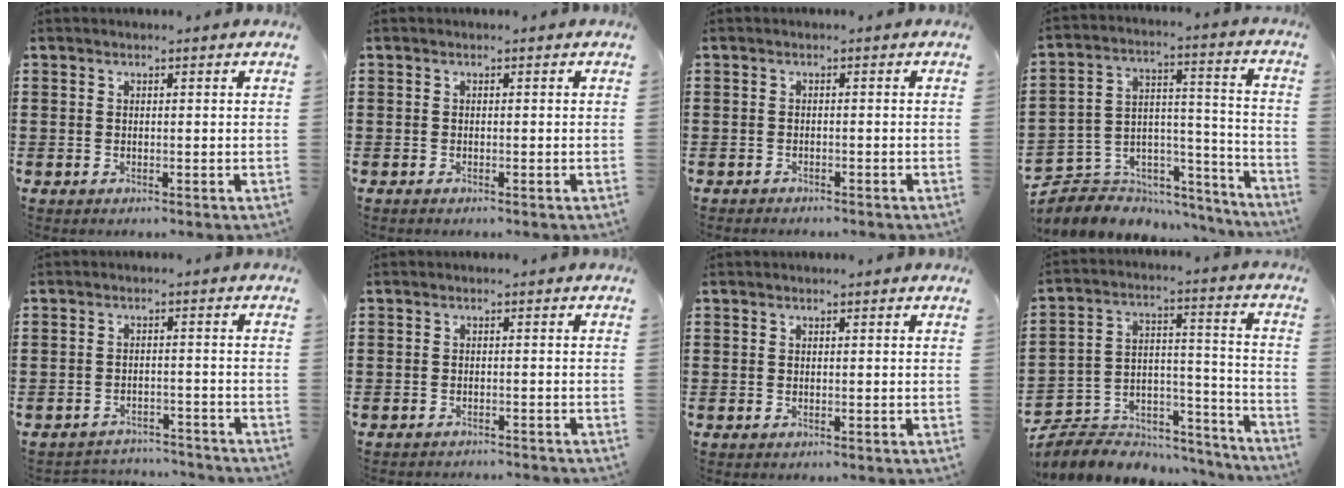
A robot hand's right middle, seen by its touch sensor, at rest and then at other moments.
{"total": 0.0}
{"total": 1.0, "force": [-1.0, 0.3, -0.1], "torque": [-0.001, 0.004, -0.023]}
{"total": 5.1, "force": [-4.0, 3.2, -0.2], "torque": [-0.012, -0.003, -0.080]}
{"total": 3.1, "force": [-3.0, 0.5, -0.1], "torque": [-0.006, 0.000, -0.065]}
{"total": 1.6, "force": [-1.6, 0.2, -0.3], "torque": [0.001, 0.005, -0.037]}
{"total": 0.0}
{"total": 6.3, "force": [-5.7, 2.7, 0.8], "torque": [-0.022, -0.001, -0.112]}